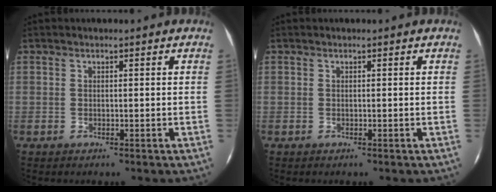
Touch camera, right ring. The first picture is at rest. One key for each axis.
{"total": 0.0}